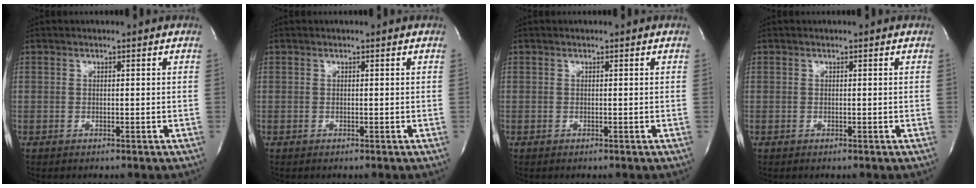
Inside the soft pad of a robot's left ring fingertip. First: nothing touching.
{"total": 0.0}
{"total": 0.0}
{"total": 0.0}